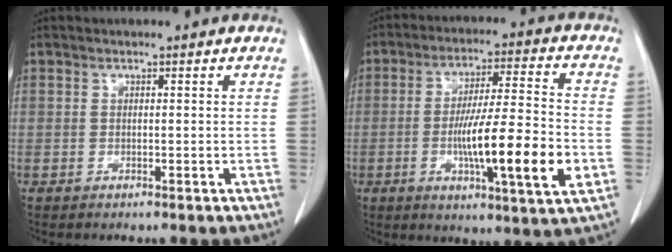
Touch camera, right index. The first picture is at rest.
{"total": 15.8, "force": [-3.7, 0.7, 15.3], "torque": [-0.256, -0.013, -0.063]}